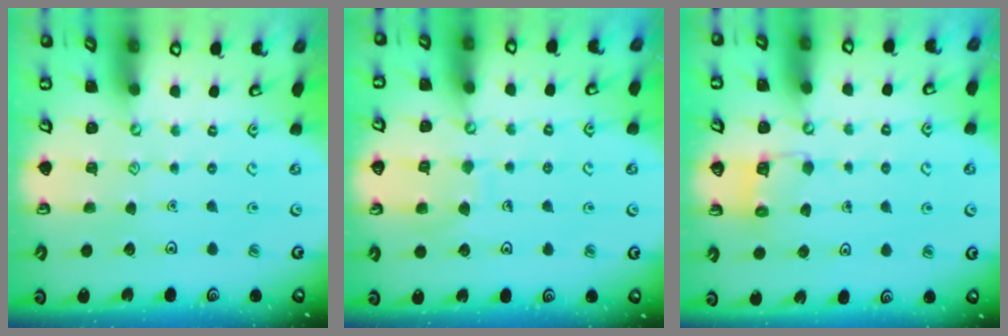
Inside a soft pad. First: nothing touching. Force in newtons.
{"total": 7.2, "press": 7.2, "slide": 0.6}
{"total": 2.8, "press": 2.8, "slide": 0.2}